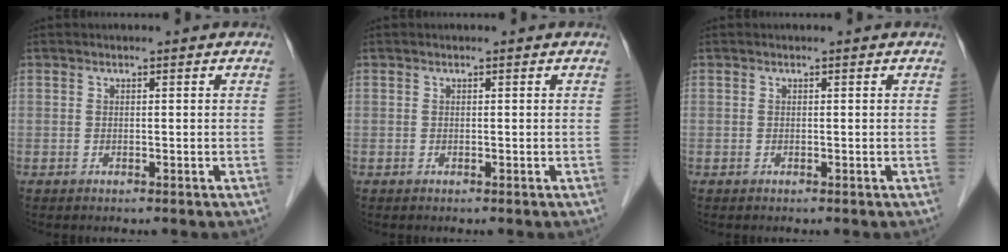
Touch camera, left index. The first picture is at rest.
{"total": 0.0}
{"total": 0.0}